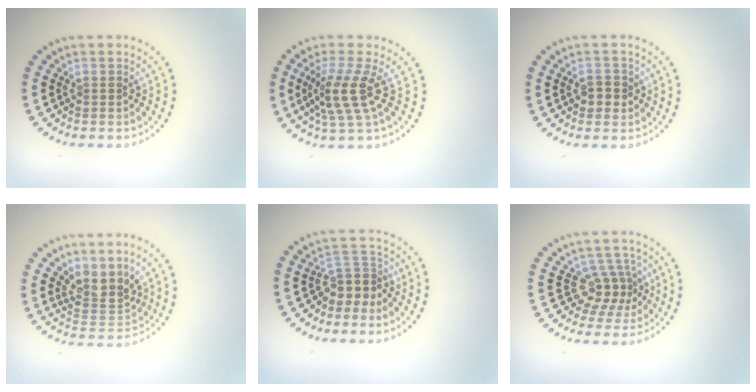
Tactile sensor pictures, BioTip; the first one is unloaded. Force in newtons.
{"total": 3.8, "press": 3.0, "slide": 2.3}
{"total": 1.9, "press": 1.8, "slide": 0.4}
{"total": 3.2, "press": 2.5, "slide": 2.1}
{"total": 2.9, "press": 2.0, "slide": 2.0}
{"total": 2.9, "press": 2.2, "slide": 2.0}